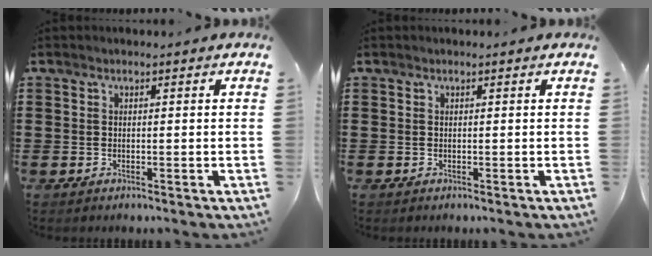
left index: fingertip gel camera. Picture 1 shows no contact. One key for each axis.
{"total": 0.0}